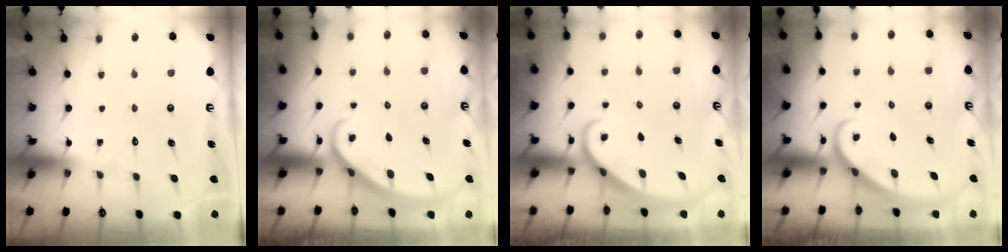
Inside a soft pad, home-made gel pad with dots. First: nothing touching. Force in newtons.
{"total": 1.9, "press": 1.9, "slide": 0.2}
{"total": 2.5, "press": 2.5, "slide": 0.3}
{"total": 2.4, "press": 2.4, "slide": 0.2}